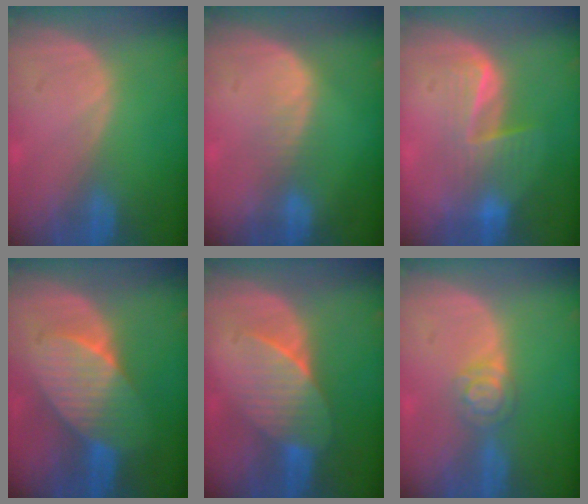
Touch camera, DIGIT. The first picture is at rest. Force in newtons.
{"total": 2.4, "press": 2.4, "slide": 0.2}
{"total": 6.4, "press": 6.2, "slide": 1.9}
{"total": 7.3, "press": 7.3, "slide": 1.0}
{"total": 7.1, "press": 6.7, "slide": 2.2}
{"total": 3.9, "press": 3.6, "slide": 1.5}